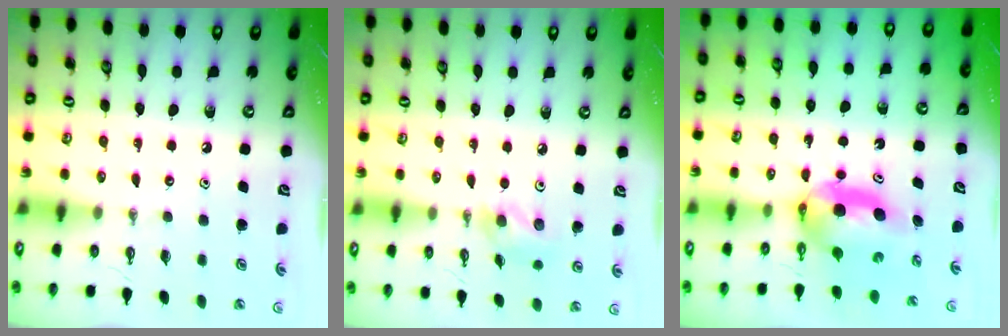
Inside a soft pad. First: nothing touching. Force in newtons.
{"total": 6.9, "press": 6.8, "slide": 0.9}
{"total": 7.8, "press": 5.3, "slide": 5.7}